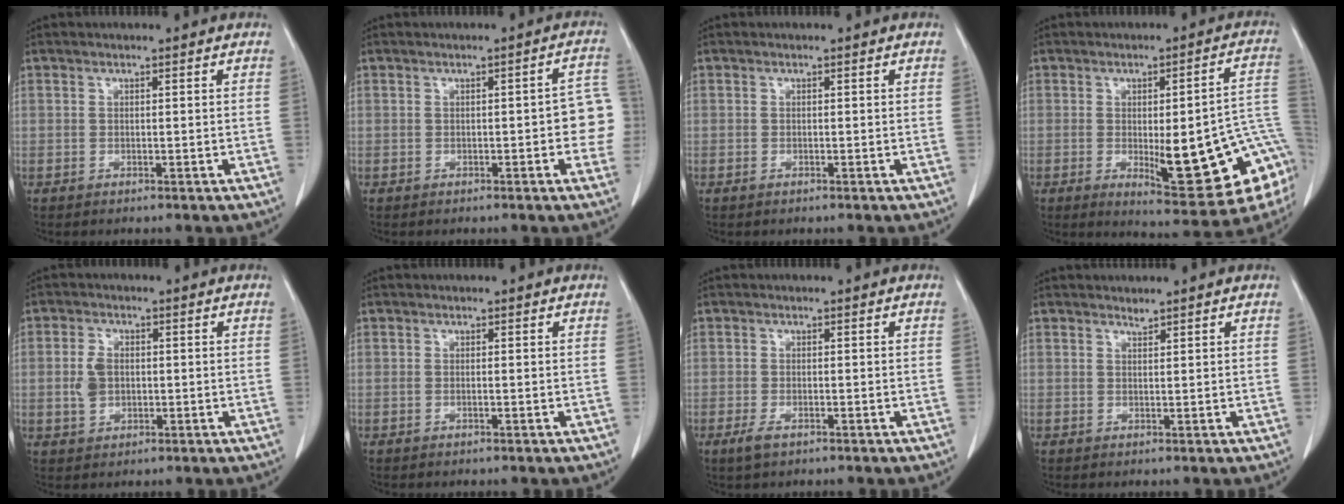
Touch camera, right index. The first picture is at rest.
{"total": 5.8, "force": [-0.6, 1.6, 5.5], "torque": [-0.042, 0.015, -0.012]}
{"total": 0.0}
{"total": 19.6, "force": [-3.9, 4.2, 18.7], "torque": [-0.162, 0.013, -0.030]}
{"total": 4.1, "force": [-0.1, 2.9, 2.9], "torque": [-0.063, 0.008, 0.004]}
{"total": 0.0}
{"total": 2.0, "force": [-1.1, 0.7, 1.5], "torque": [-0.034, -0.002, -0.017]}
{"total": 0.7, "force": [0.7, -0.1, 0.1], "torque": [-0.007, -0.005, 0.013]}